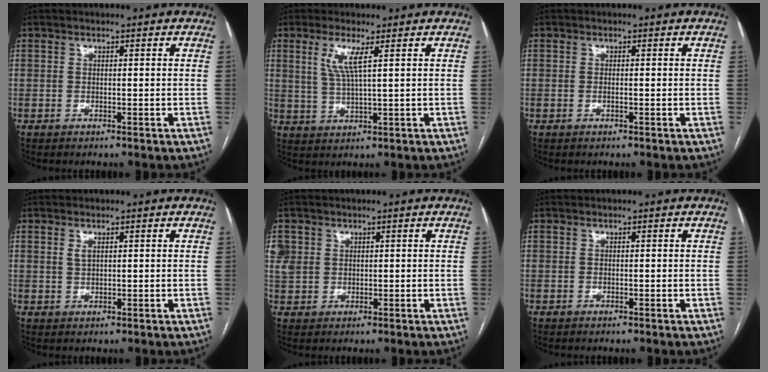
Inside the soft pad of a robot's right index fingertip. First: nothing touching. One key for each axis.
{"total": 4.7, "fx": 2.0, "fy": 0.1, "fz": 4.3, "tx": -0.096, "ty": -0.003, "tz": 0.043}
{"total": 0.6, "fx": -0.2, "fy": 0.1, "fz": 0.6, "tx": -0.014, "ty": -0.002, "tz": -0.003}
{"total": 1.2, "fx": 0.6, "fy": 0.4, "fz": 0.9, "tx": -0.019, "ty": 0.000, "tz": 0.014}
{"total": 5.8, "fx": 1.9, "fy": 5.2, "fz": 1.9, "tx": -0.062, "ty": 0.015, "tz": 0.047}
{"total": 0.0}